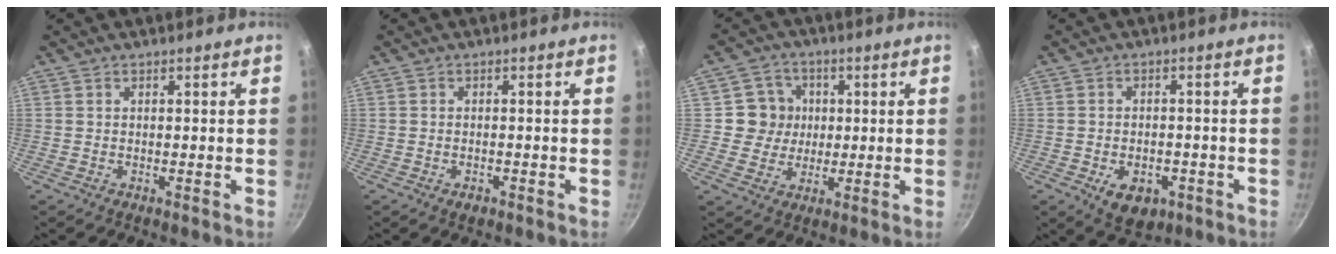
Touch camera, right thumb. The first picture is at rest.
{"total": 1.5, "force": [-0.9, 0.8, 0.9], "torque": [-0.017, 0.003, -0.013]}
{"total": 7.1, "force": [0.8, 6.8, 1.6], "torque": [0.015, 0.005, 0.003]}
{"total": 7.5, "force": [-3.0, 4.8, 4.9], "torque": [-0.049, 0.007, -0.035]}